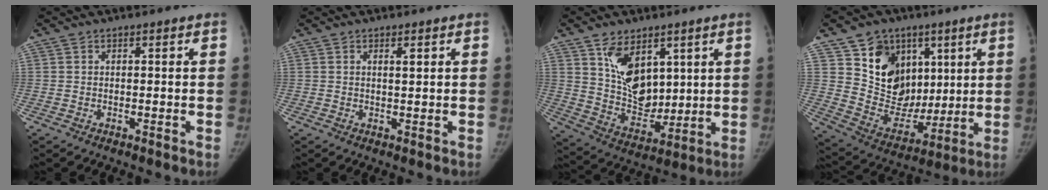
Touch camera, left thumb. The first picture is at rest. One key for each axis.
{"total": 1.3, "fx": 0.7, "fy": 0.2, "fz": 1.1, "tx": -0.015, "ty": -0.003, "tz": 0.011}
{"total": 12.9, "fx": 5.8, "fy": 8.2, "fz": 8.1, "tx": -0.101, "ty": -0.043, "tz": 0.123}
{"total": 17.0, "fx": 7.8, "fy": 13.6, "fz": 6.6, "tx": -0.064, "ty": -0.029, "tz": 0.152}